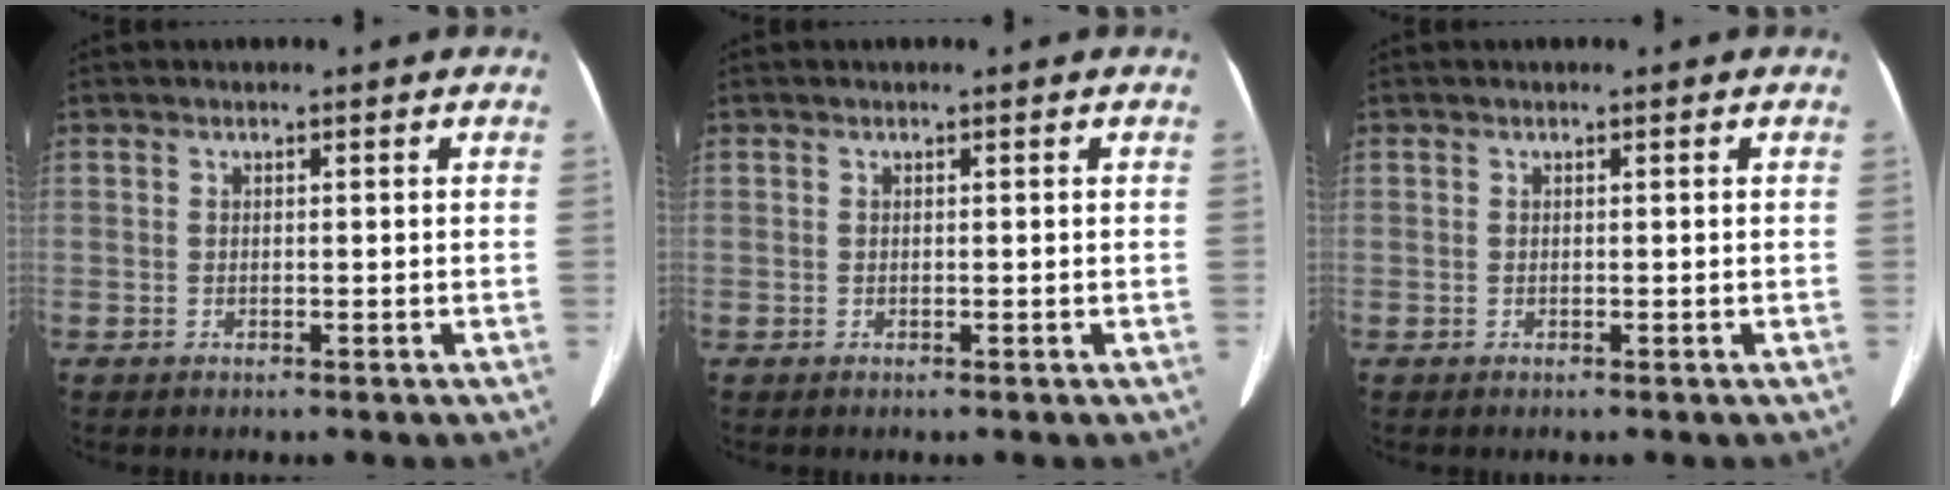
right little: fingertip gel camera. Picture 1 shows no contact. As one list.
[{"total": 0.0}, {"total": 0.0}]